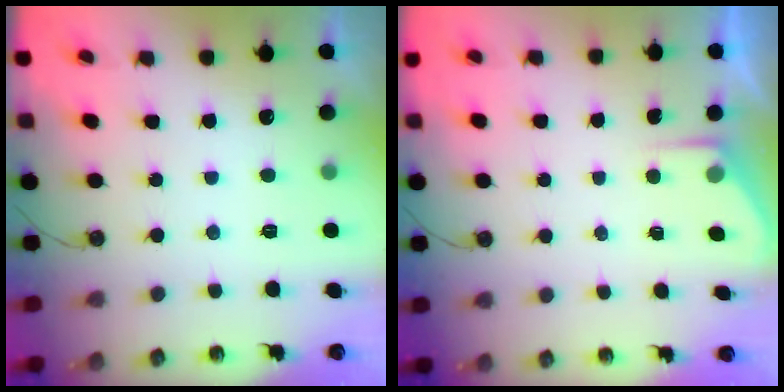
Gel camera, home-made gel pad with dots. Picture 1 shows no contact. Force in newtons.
{"total": 2.6, "press": 2.5, "slide": 0.4}